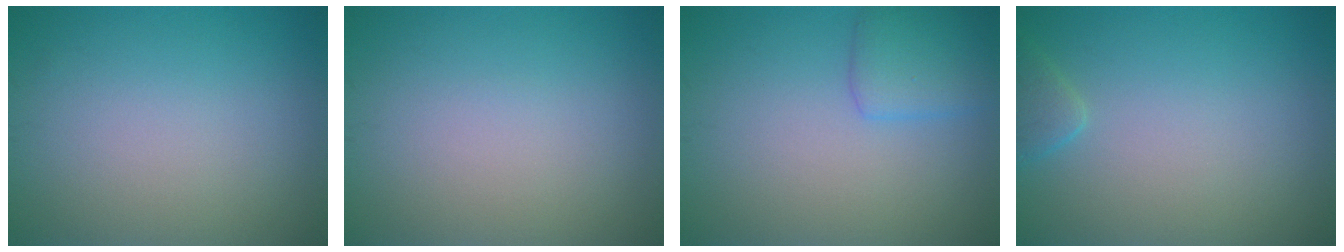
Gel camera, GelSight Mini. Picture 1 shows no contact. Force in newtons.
{"total": 0.0}
{"total": 2.7, "press": 2.7, "slide": 0.0}
{"total": 1.5, "press": 1.5, "slide": 0.2}